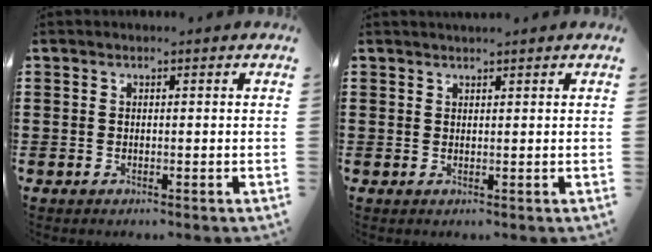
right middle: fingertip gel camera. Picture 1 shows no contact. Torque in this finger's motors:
{"motor_torque": [0.20, -0.31, 0.08, 0.04]}